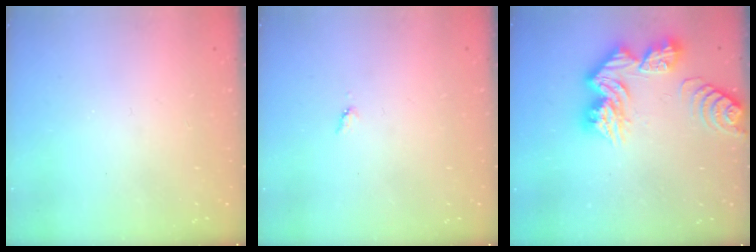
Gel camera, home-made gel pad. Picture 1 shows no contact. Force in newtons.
{"total": 4.4, "press": 4.4, "slide": 0.4}
{"total": 14.3, "press": 14.3, "slide": 1.5}